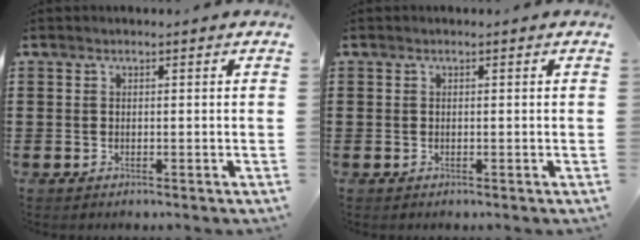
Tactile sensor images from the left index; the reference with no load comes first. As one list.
[{"total": 0.0}]